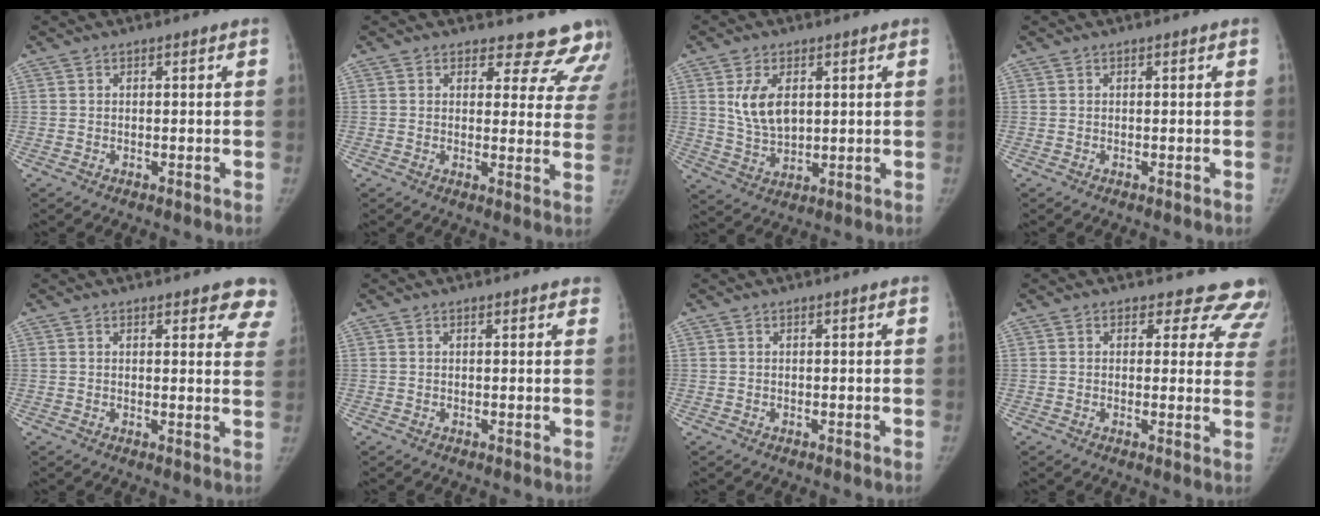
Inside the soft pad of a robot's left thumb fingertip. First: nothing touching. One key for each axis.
{"total": 13.5, "fx": 12.3, "fy": 5.2, "fz": 1.3, "tx": 0.045, "ty": -0.096, "tz": 0.113}
{"total": 7.9, "fx": 2.2, "fy": 4.8, "fz": 5.9, "tx": -0.094, "ty": -0.013, "tz": 0.051}
{"total": 0.0}
{"total": 8.0, "fx": 6.6, "fy": 2.9, "fz": 3.4, "tx": 0.007, "ty": -0.027, "tz": 0.054}
{"total": 2.1, "fx": 1.6, "fy": 0.8, "fz": 1.0, "tx": 0.006, "ty": 0.002, "tz": 0.014}
{"total": 0.0}
{"total": 11.9, "fx": 10.1, "fy": 6.0, "fz": 1.6, "tx": 0.047, "ty": -0.047, "tz": 0.080}